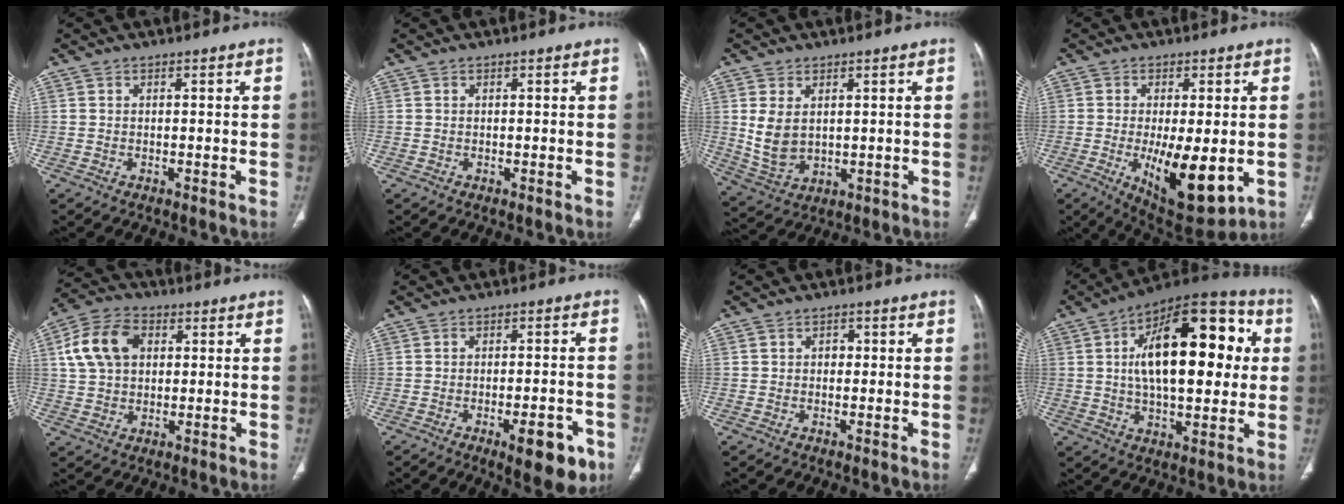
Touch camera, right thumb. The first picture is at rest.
{"total": 0.0}
{"total": 7.6, "force": [1.4, 5.0, 5.5], "torque": [-0.104, -0.012, 0.048]}
{"total": 13.7, "force": [-2.7, 5.3, 12.4], "torque": [-0.186, -0.026, -0.025]}
{"total": 11.5, "force": [2.9, 8.1, 7.6], "torque": [-0.135, 0.015, 0.049]}
{"total": 9.4, "force": [-4.6, 3.4, 7.4], "torque": [-0.081, 0.013, -0.055]}
{"total": 1.5, "force": [0.1, 1.2, 0.9], "torque": [-0.005, 0.004, -0.003]}
{"total": 25.2, "force": [4.5, 12.0, 21.7], "torque": [-0.305, 0.017, 0.060]}